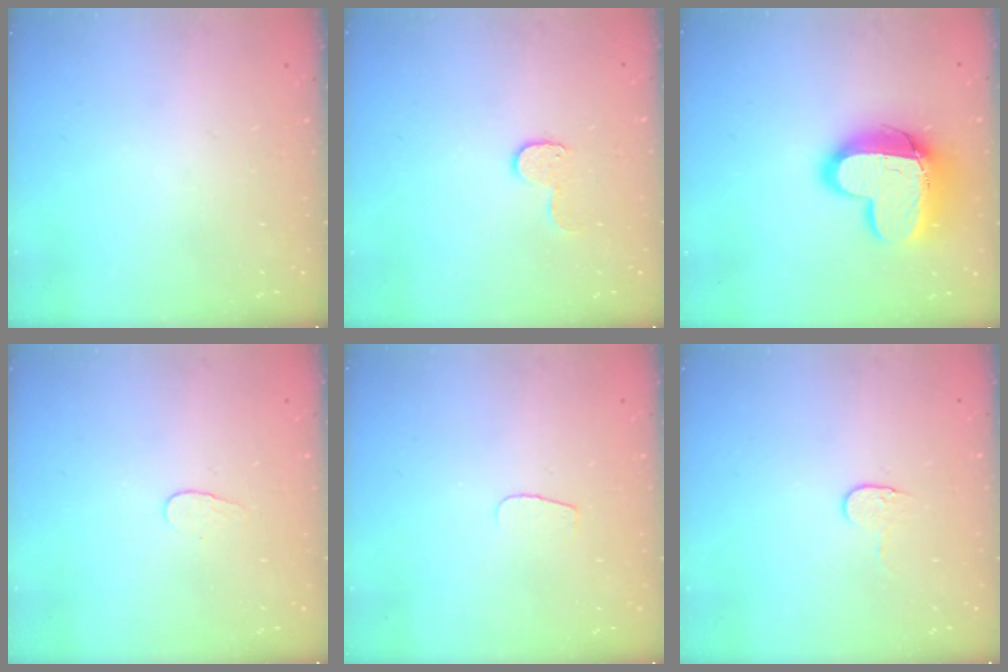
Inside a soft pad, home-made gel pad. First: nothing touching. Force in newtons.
{"total": 6.7, "press": 6.7, "slide": 0.4}
{"total": 16.2, "press": 16.2, "slide": 1.4}
{"total": 4.1, "press": 4.1, "slide": 0.3}
{"total": 3.6, "press": 3.5, "slide": 0.4}
{"total": 4.1, "press": 4.1, "slide": 0.4}